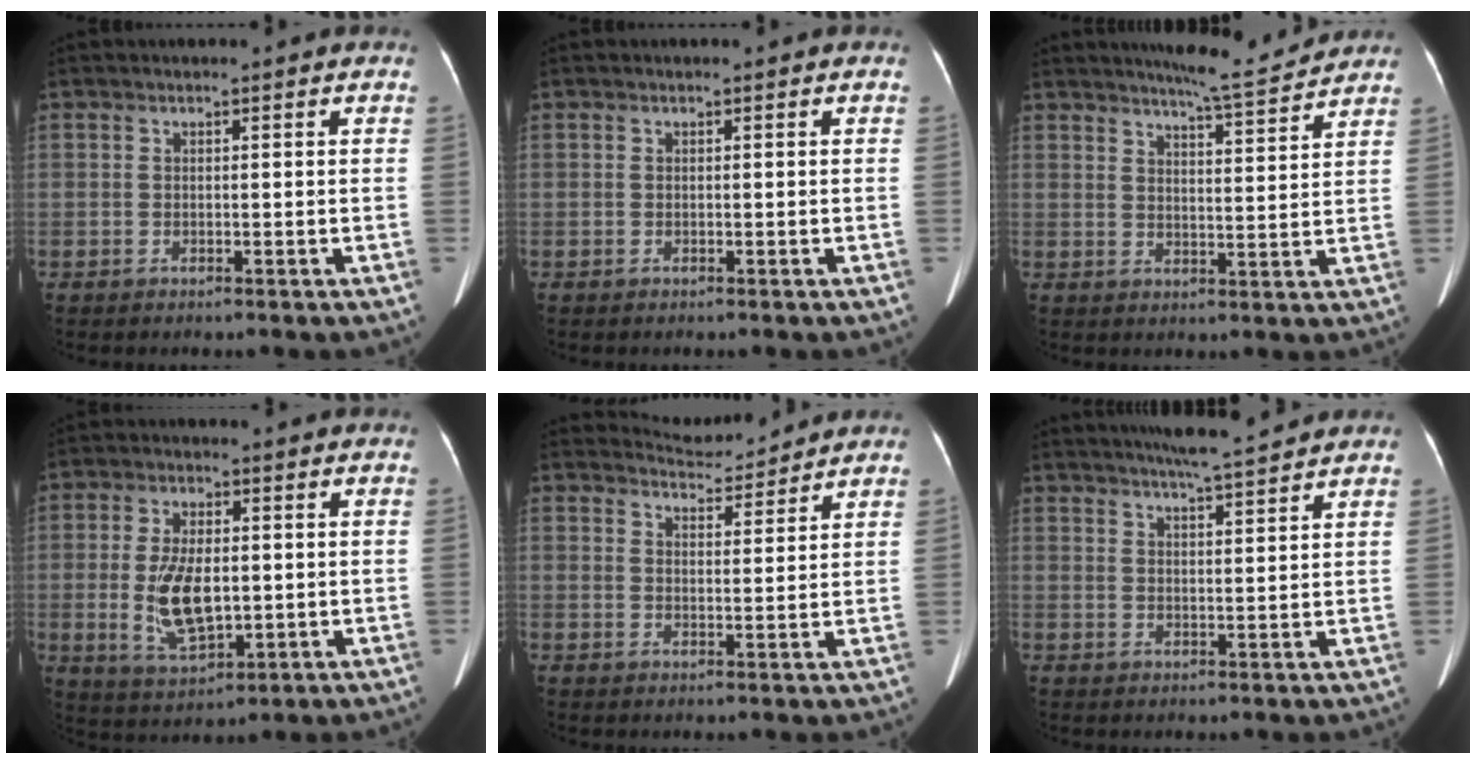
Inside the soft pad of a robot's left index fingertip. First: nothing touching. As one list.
[{"total": 0.0}, {"total": 9.3, "force": [8.8, 0.3, 3.2], "torque": [-0.050, -0.004, 0.109]}, {"total": 9.4, "force": [-0.8, 4.2, 8.3], "torque": [-0.174, -0.003, -0.002]}, {"total": 4.9, "force": [4.9, 0.1, -0.7], "torque": [-0.003, 0.003, 0.076]}, {"total": 8.4, "force": [7.6, -0.1, 3.6], "torque": [-0.063, 0.012, 0.109]}]